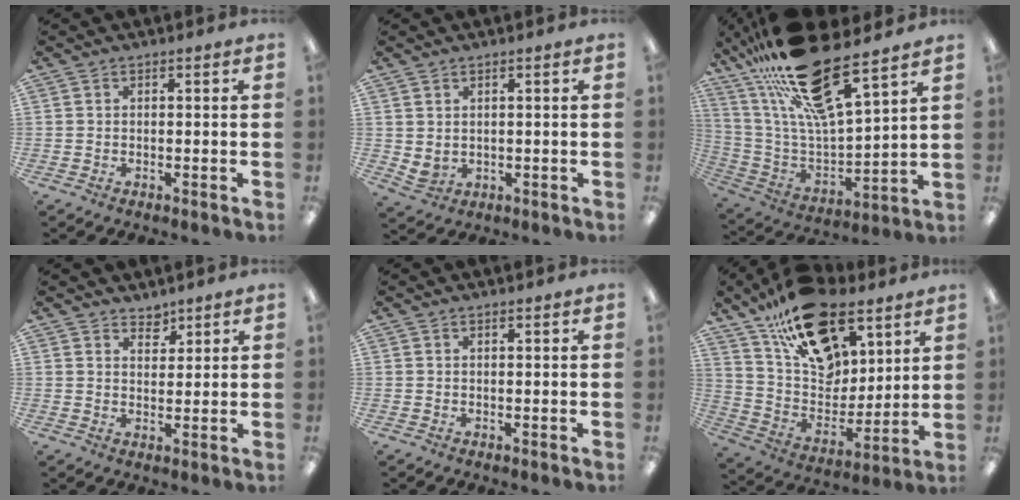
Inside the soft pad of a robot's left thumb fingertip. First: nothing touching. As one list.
[{"total": 2.5, "force": [1.5, 1.6, 1.3], "torque": [-0.027, -0.004, 0.030]}, {"total": 22.7, "force": [17.0, 5.7, 13.9], "torque": [-0.259, -0.104, 0.292]}, {"total": 3.3, "force": [3.0, 1.2, 0.3], "torque": [0.006, -0.024, 0.055]}, {"total": 0.7, "force": [0.5, 0.1, 0.4], "torque": [-0.009, 0.001, 0.009]}, {"total": 21.7, "force": [13.7, 12.0, 11.8], "torque": [-0.194, -0.077, 0.248]}]